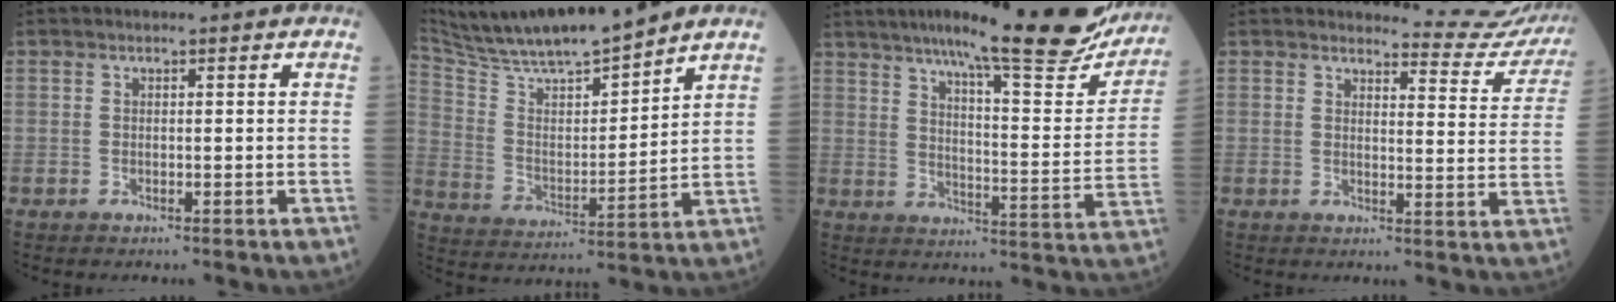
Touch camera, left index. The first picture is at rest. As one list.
[{"total": 16.3, "force": [14.9, 0.6, 6.6], "torque": [-0.126, 0.003, 0.269]}, {"total": 24.5, "force": [20.5, 2.6, 13.1], "torque": [-0.190, -0.037, 0.264]}, {"total": 9.9, "force": [9.8, 0.0, -1.0], "torque": [0.017, -0.076, 0.095]}]